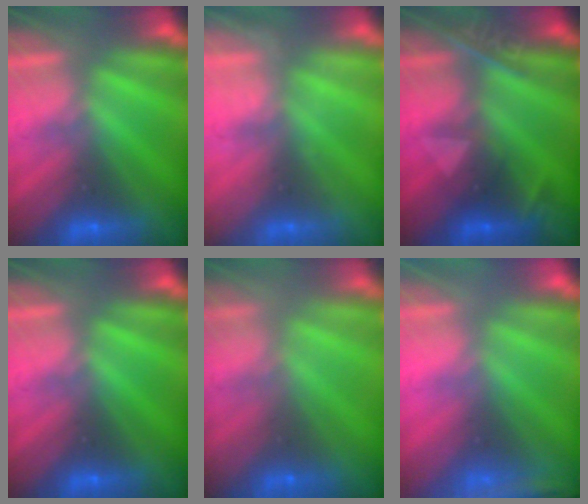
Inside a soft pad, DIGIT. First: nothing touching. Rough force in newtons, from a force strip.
{"total": 2.2}
{"total": 2.4}
{"total": 0.0}
{"total": 8.8}
{"total": 2.7}